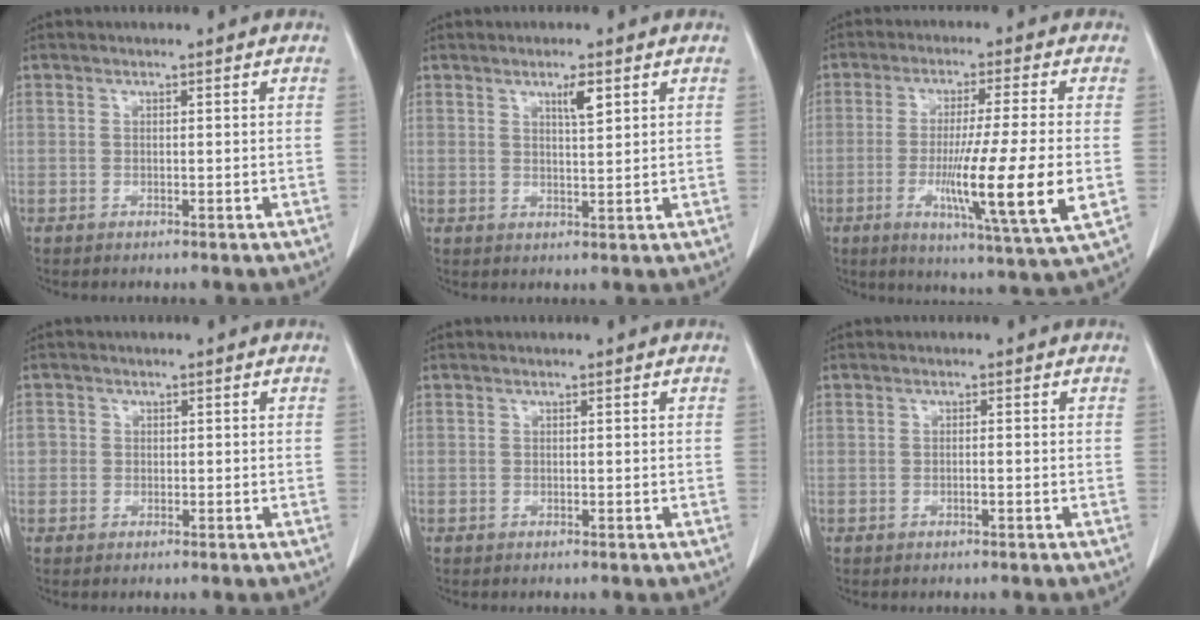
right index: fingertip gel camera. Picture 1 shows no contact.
{"total": 3.0, "force": [1.7, 0.4, 2.5], "torque": [-0.043, -0.003, 0.029]}
{"total": 14.7, "force": [-2.8, -1.0, 14.4], "torque": [-0.248, -0.035, -0.051]}
{"total": 1.6, "force": [0.0, 1.6, 0.3], "torque": [0.006, 0.005, -0.001]}
{"total": 0.0}
{"total": 0.7, "force": [-0.2, 0.0, 0.7], "torque": [-0.013, 0.001, -0.003]}